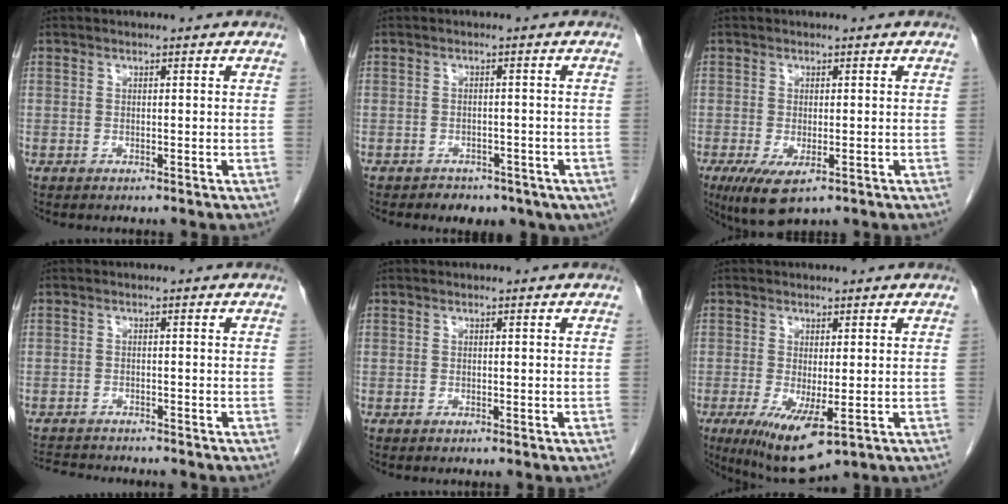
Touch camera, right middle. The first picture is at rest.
{"total": 7.0, "force": [-4.8, 4.5, 2.5], "torque": [-0.029, 0.009, -0.049]}
{"total": 6.2, "force": [-3.3, 2.3, 4.8], "torque": [-0.078, -0.018, -0.049]}
{"total": 5.7, "force": [-5.4, 0.8, 1.5], "torque": [-0.021, -0.009, -0.085]}
{"total": 0.0}
{"total": 8.9, "force": [-3.2, 2.6, 7.9], "torque": [-0.136, -0.027, -0.041]}